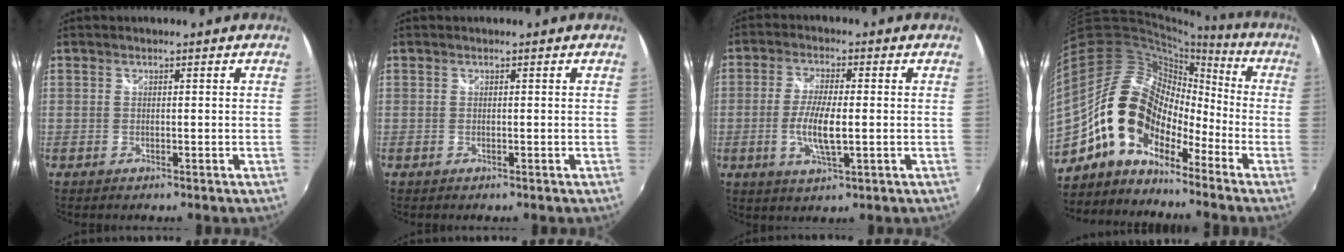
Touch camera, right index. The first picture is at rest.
{"total": 0.0}
{"total": 7.2, "force": [-1.1, 1.7, 6.9], "torque": [-0.140, -0.007, -0.021]}
{"total": 14.8, "force": [-8.9, 8.9, 7.9], "torque": [-0.139, 0.013, -0.171]}